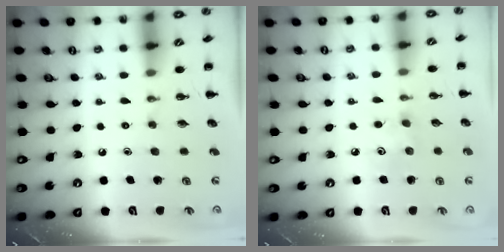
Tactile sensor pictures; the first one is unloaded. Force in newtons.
{"total": 3.6, "press": 3.5, "slide": 1.0}